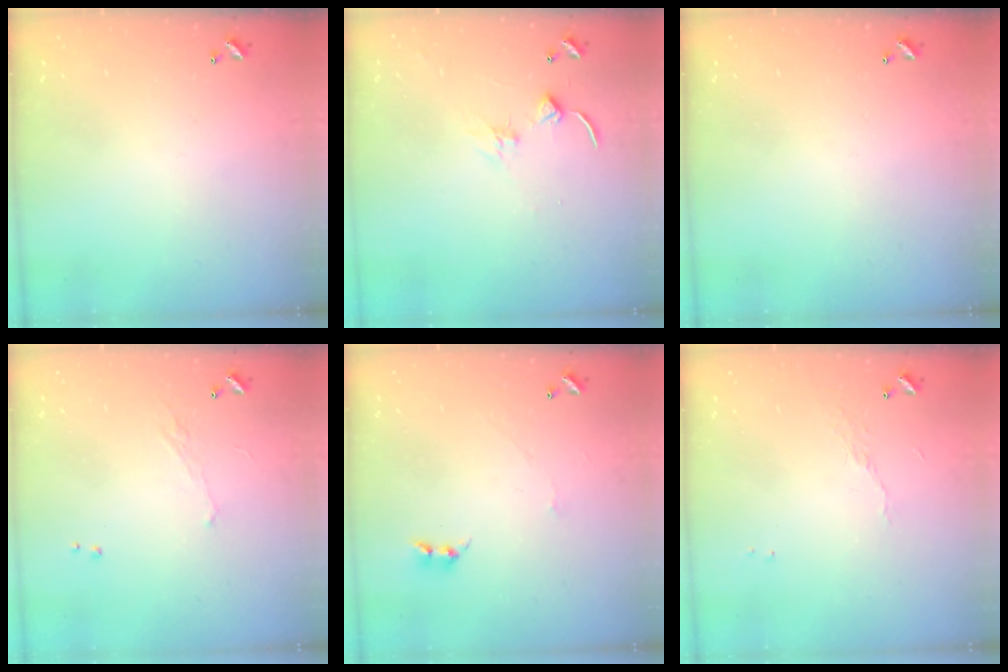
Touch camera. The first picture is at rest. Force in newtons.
{"total": 1.4, "press": 1.3, "slide": 0.3}
{"total": 0.0}
{"total": 0.7, "press": 0.0, "slide": 0.7}
{"total": 0.9, "press": 0.8, "slide": 0.4}
{"total": 4.3, "press": 4.3, "slide": 0.5}